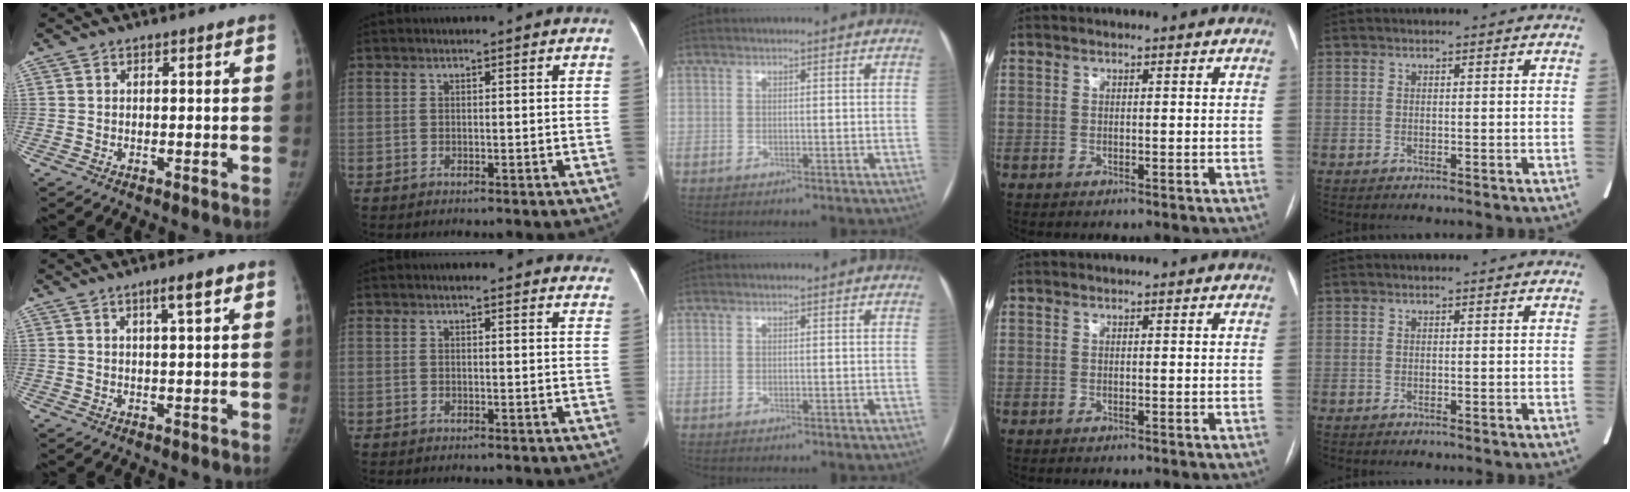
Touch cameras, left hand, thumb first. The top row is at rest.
{"thumb": {"total": 3.5, "force": [1.8, 0.3, 3.0], "torque": [-0.044, -0.005, 0.031]}, "index": {"total": 11.4, "force": [10.8, 2.5, 2.8], "torque": [0.001, 0.000, 0.096]}}